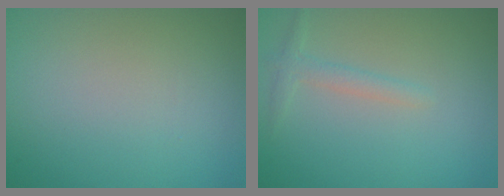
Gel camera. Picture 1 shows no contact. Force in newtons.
{"total": 1.5, "press": 1.5, "slide": 0.0}